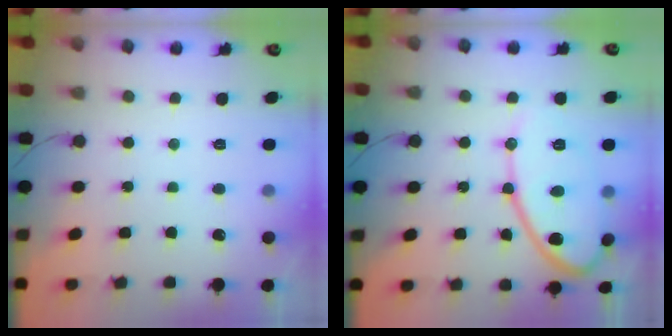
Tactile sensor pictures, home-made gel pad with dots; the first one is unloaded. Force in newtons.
{"total": 15.3, "press": 15.3, "slide": 1.2}